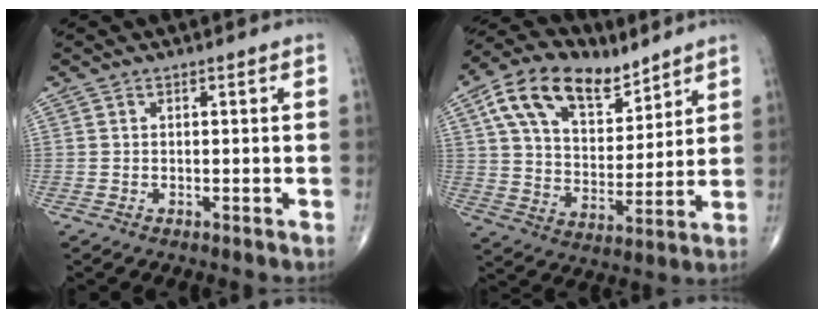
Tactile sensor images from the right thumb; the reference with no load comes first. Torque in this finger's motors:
{"motor_torque": [0.87, 2.19, 1.05, 0.57, 0.15]}